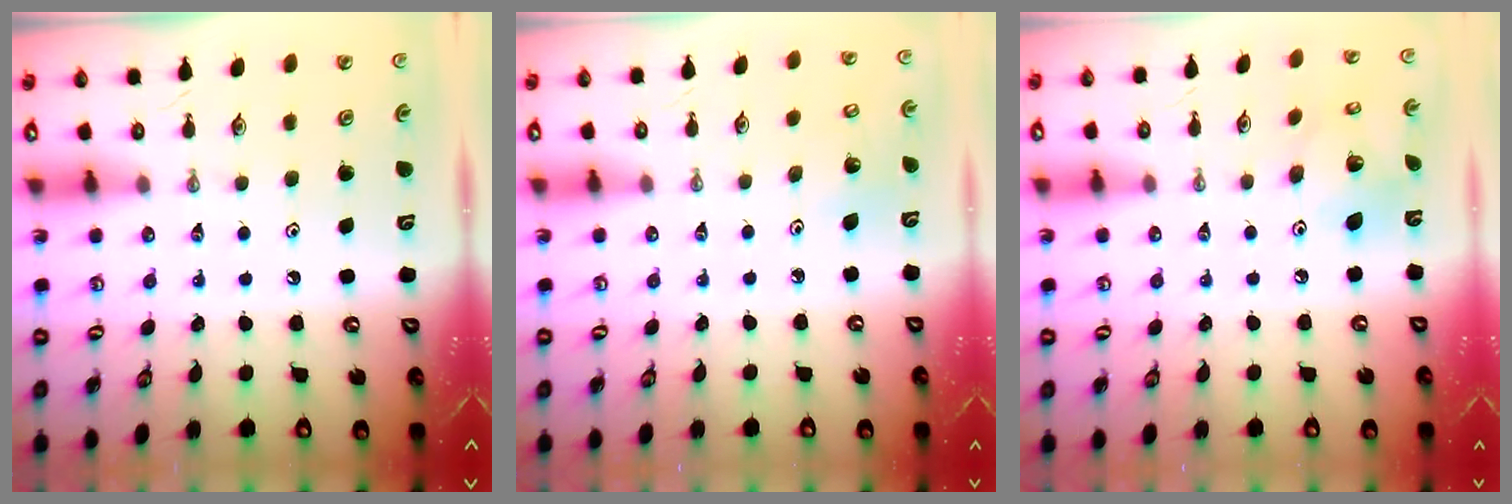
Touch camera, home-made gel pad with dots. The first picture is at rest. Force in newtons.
{"total": 2.7, "press": 2.6, "slide": 1.0}
{"total": 9.0, "press": 9.0, "slide": 0.4}